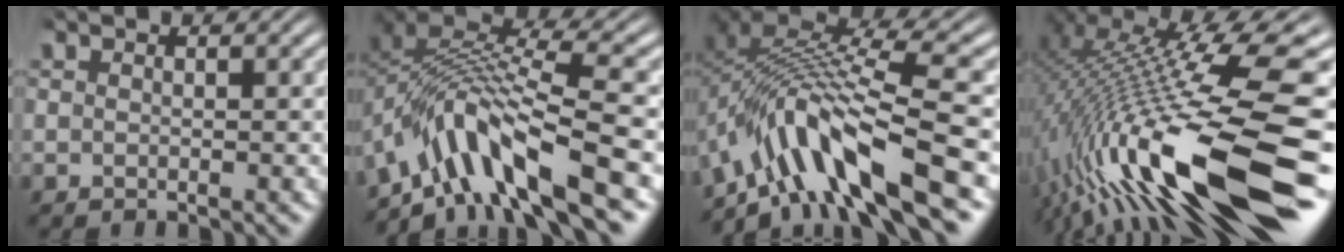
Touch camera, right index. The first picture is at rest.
{"total": 9.9, "force": [-3.6, 5.8, 7.3], "torque": [-0.150, -0.027, -0.050]}
{"total": 10.1, "force": [-3.7, 5.3, 7.8], "torque": [-0.161, -0.026, -0.047]}
{"total": 14.5, "force": [-2.4, 5.9, 13.1], "torque": [-0.219, -0.027, -0.010]}